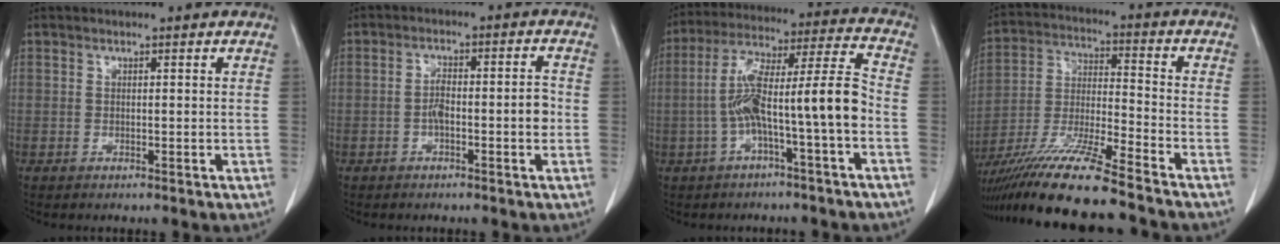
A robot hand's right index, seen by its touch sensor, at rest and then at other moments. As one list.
[{"total": 5.3, "force": [-1.4, 1.2, 5.0], "torque": [-0.087, 0.018, -0.020]}, {"total": 13.0, "force": [-3.2, 0.5, 12.6], "torque": [-0.232, 0.038, -0.054]}, {"total": 16.6, "force": [-13.3, -0.1, 9.9], "torque": [-0.208, -0.031, -0.243]}]